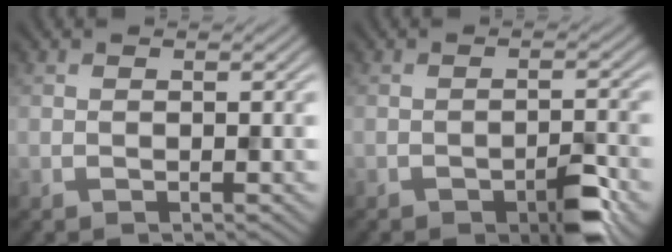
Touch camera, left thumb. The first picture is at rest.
{"total": 4.4, "force": [-2.6, 1.3, 3.2], "torque": [-0.048, 0.002, -0.039]}